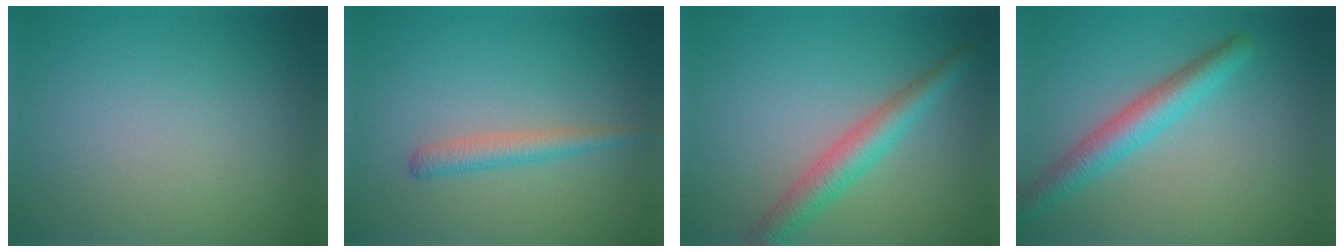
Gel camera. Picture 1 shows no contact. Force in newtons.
{"total": 1.9, "press": 1.9, "slide": 0.1}
{"total": 3.7, "press": 3.7, "slide": 0.1}
{"total": 3.8, "press": 3.8, "slide": 0.1}